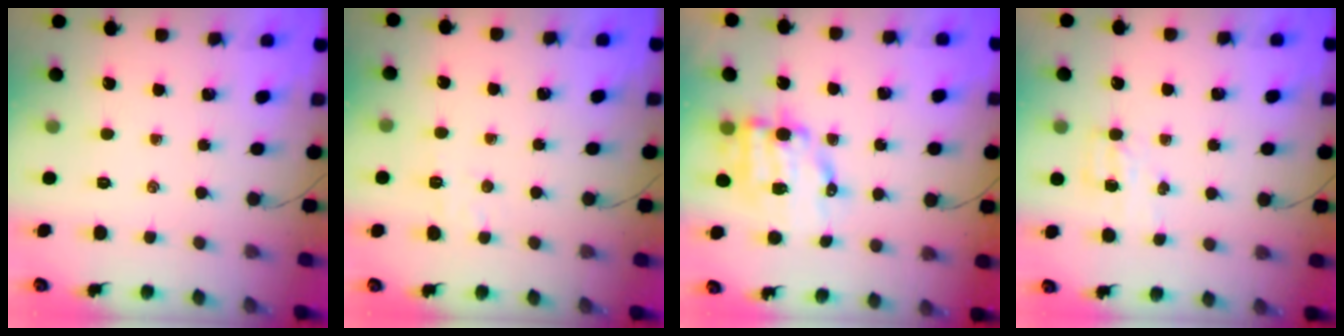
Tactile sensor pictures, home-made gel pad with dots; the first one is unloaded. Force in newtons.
{"total": 5.4, "press": 5.4, "slide": 0.9}
{"total": 10.1, "press": 9.9, "slide": 2.2}
{"total": 4.1, "press": 4.0, "slide": 1.0}